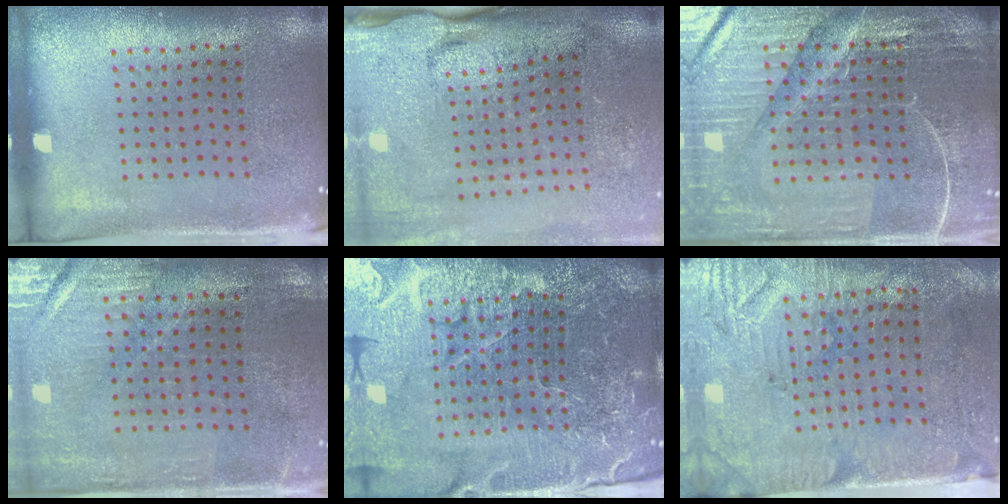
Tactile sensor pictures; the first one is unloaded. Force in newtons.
{"total": 4.4, "press": 3.6, "slide": 2.5}
{"total": 5.7, "press": 5.3, "slide": 2.1}
{"total": 0.7, "press": 0.6, "slide": 0.2}
{"total": 5.7, "press": 5.3, "slide": 2.1}
{"total": 3.1, "press": 2.7, "slide": 1.4}